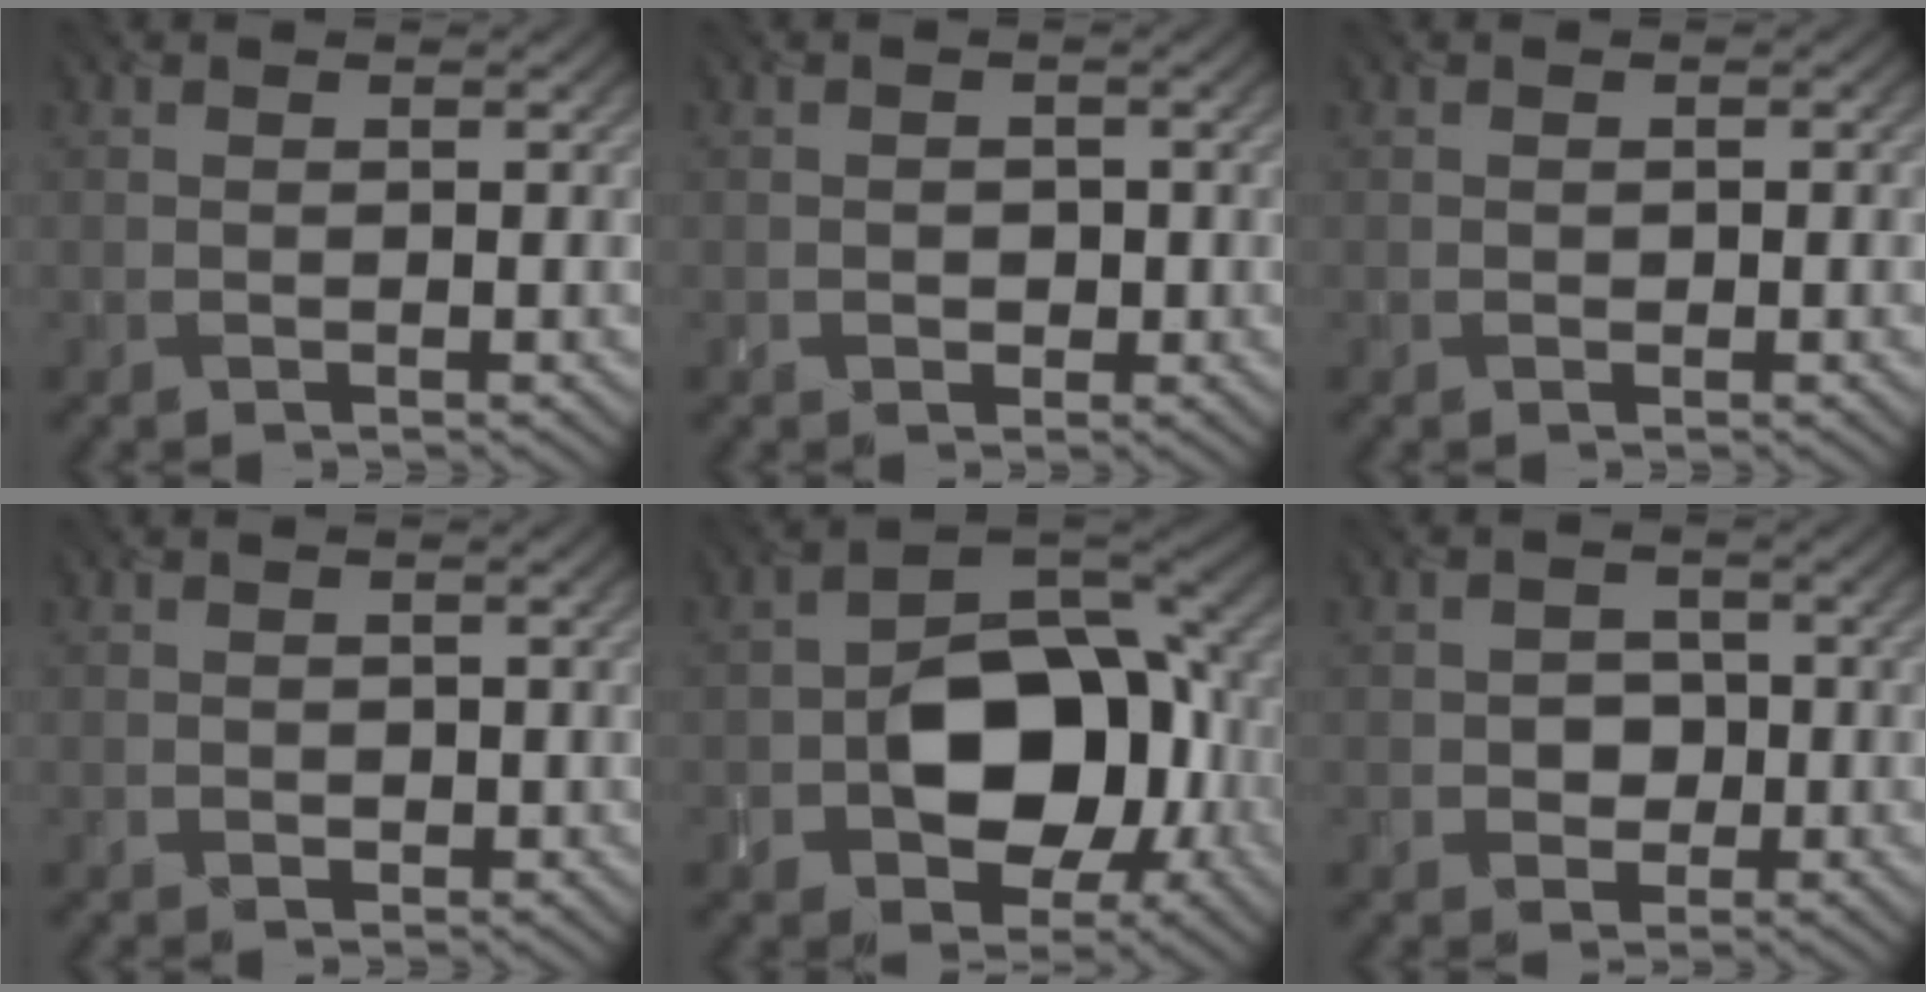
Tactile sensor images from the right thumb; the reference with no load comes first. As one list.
[{"total": 1.5, "force": [-0.7, 1.4, 0.0], "torque": [0.001, -0.016, -0.006]}, {"total": 0.8, "force": [-0.3, 0.8, -0.1], "torque": [0.005, -0.006, 0.000]}, {"total": 1.0, "force": [-0.3, 0.9, -0.3], "torque": [0.004, -0.009, 0.001]}, {"total": 12.1, "force": [-3.0, 8.7, 7.8], "torque": [-0.111, -0.012, -0.050]}, {"total": 2.2, "force": [-0.8, 2.0, -0.3], "torque": [0.003, -0.010, -0.018]}]